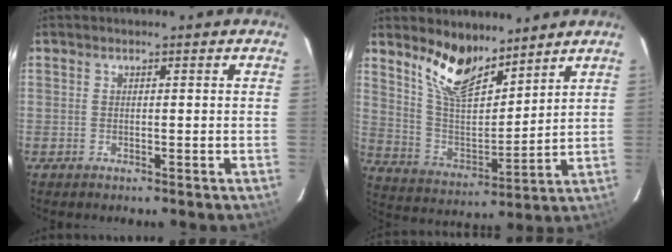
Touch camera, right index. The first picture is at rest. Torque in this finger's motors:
{"motor_torque": [0.94, 0.94, 0.19, 0.08]}